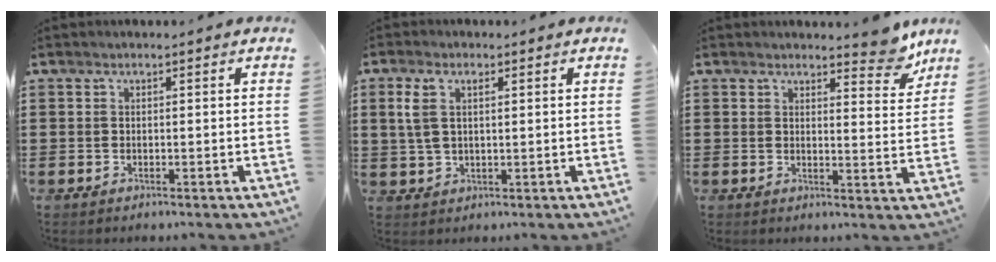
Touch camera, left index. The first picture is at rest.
{"total": 4.1, "force": [1.3, 2.1, 3.3], "torque": [-0.080, 0.006, 0.021]}
{"total": 5.5, "force": [4.7, 1.5, 2.5], "torque": [-0.030, -0.022, 0.081]}